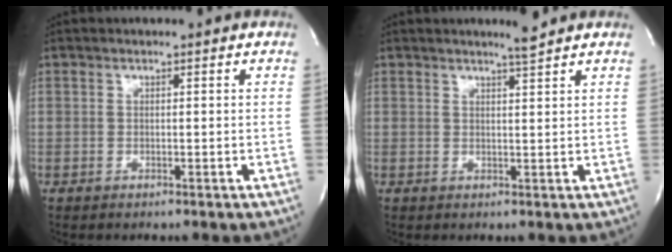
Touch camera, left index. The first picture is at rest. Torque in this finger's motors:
{"motor_torque": [-0.10, -0.19, 0.00, 0.00]}